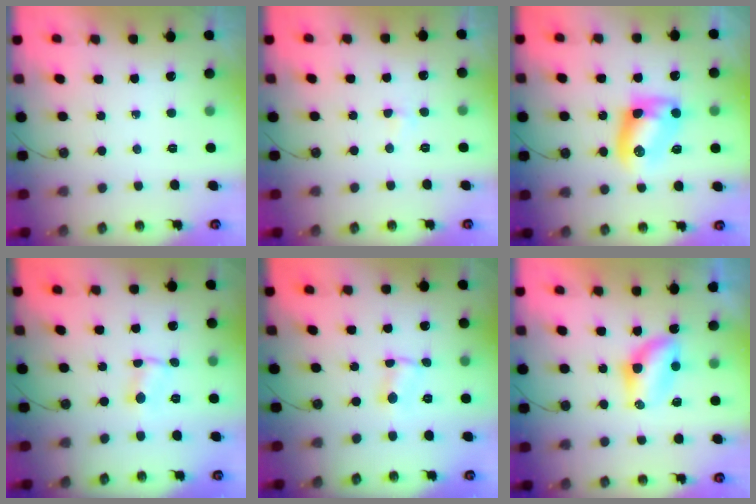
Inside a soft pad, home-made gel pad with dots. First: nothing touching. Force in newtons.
{"total": 2.8, "press": 2.8, "slide": 0.5}
{"total": 9.2, "press": 9.2, "slide": 0.4}
{"total": 1.2, "press": 1.2, "slide": 0.2}
{"total": 1.2, "press": 1.2, "slide": 0.2}
{"total": 6.3, "press": 6.3, "slide": 0.4}